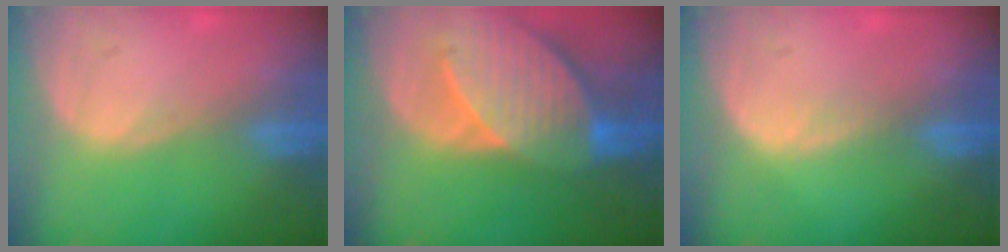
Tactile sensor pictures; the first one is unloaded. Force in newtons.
{"total": 10.4, "press": 9.1, "slide": 5.0}
{"total": 1.5, "press": 1.0, "slide": 1.1}